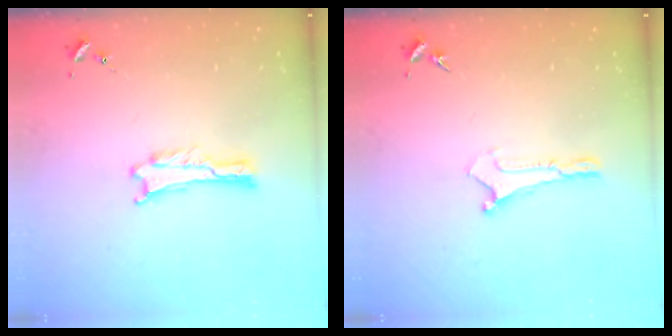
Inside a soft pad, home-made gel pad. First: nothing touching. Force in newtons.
{"total": 0.0}